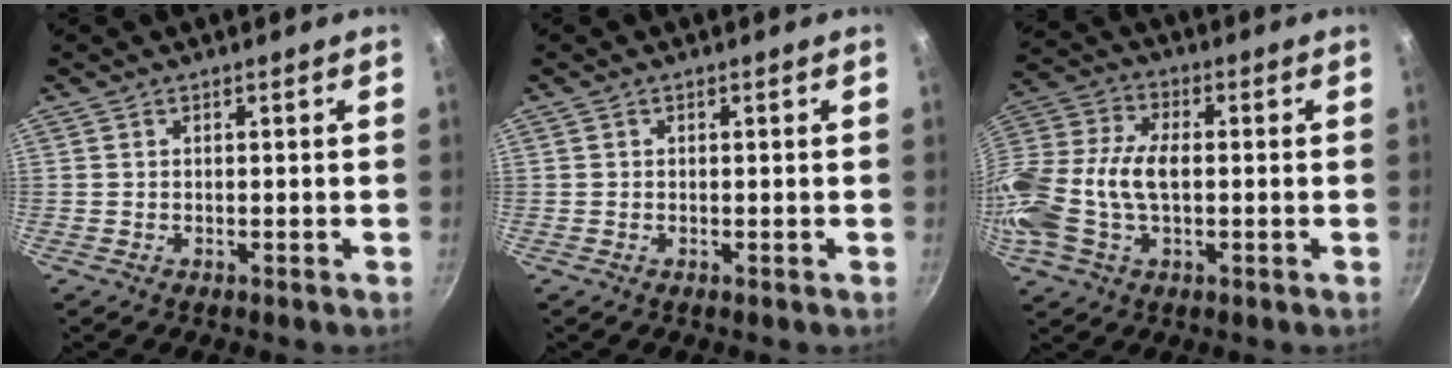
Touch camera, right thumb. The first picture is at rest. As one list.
[{"total": 0.0}, {"total": 17.4, "force": [-1.4, 10.6, 13.7], "torque": [-0.299, 0.023, -0.037]}]